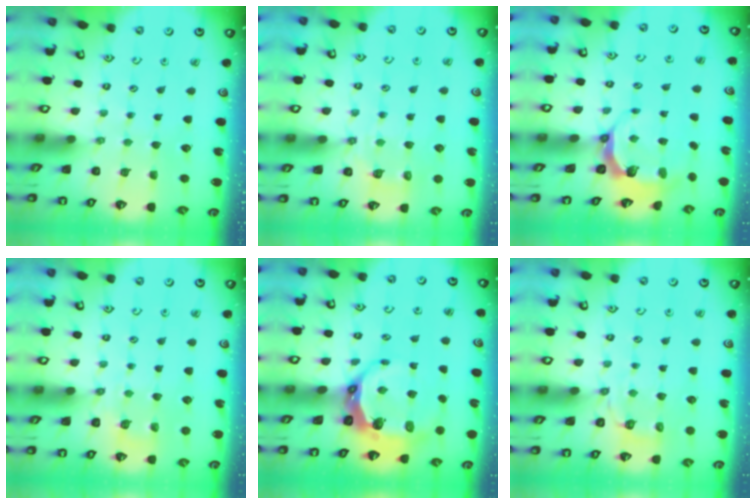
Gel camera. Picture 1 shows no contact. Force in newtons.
{"total": 5.2, "press": 5.0, "slide": 1.2}
{"total": 6.6, "press": 5.3, "slide": 3.9}
{"total": 3.4, "press": 2.8, "slide": 1.9}
{"total": 9.7, "press": 8.4, "slide": 4.8}
{"total": 2.7, "press": 1.4, "slide": 2.3}